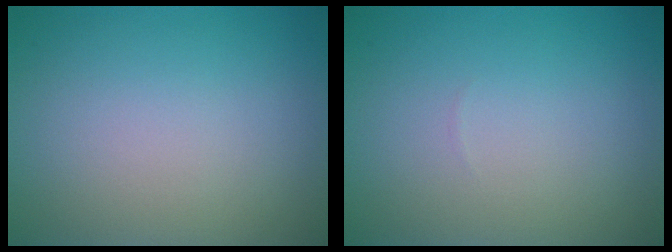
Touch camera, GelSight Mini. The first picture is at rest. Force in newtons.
{"total": 0.0}